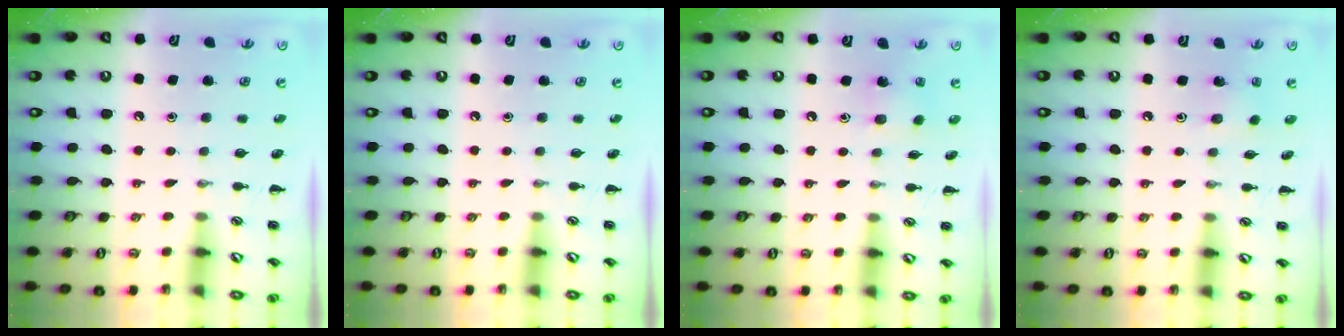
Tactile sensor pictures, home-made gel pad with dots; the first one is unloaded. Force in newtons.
{"total": 0.0}
{"total": 4.7, "press": 4.5, "slide": 1.2}
{"total": 2.4, "press": 2.2, "slide": 0.8}